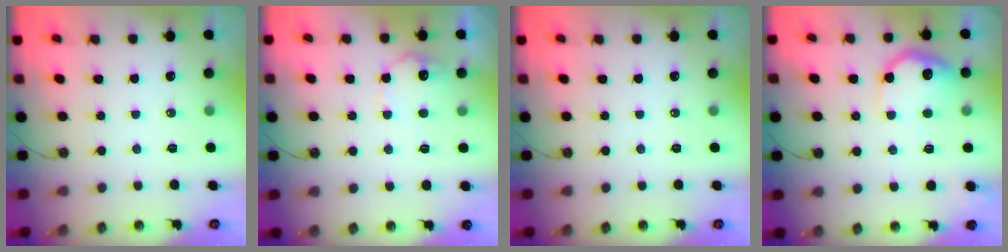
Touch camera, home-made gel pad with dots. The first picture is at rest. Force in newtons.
{"total": 8.4, "press": 8.3, "slide": 0.5}
{"total": 0.0}
{"total": 12.1, "press": 12.1, "slide": 0.3}